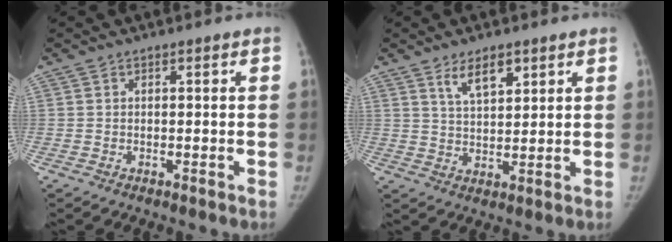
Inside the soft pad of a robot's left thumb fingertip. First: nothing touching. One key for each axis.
{"total": 5.9, "fx": 3.6, "fy": 2.4, "fz": 4.0, "tx": -0.053, "ty": -0.026, "tz": 0.066}